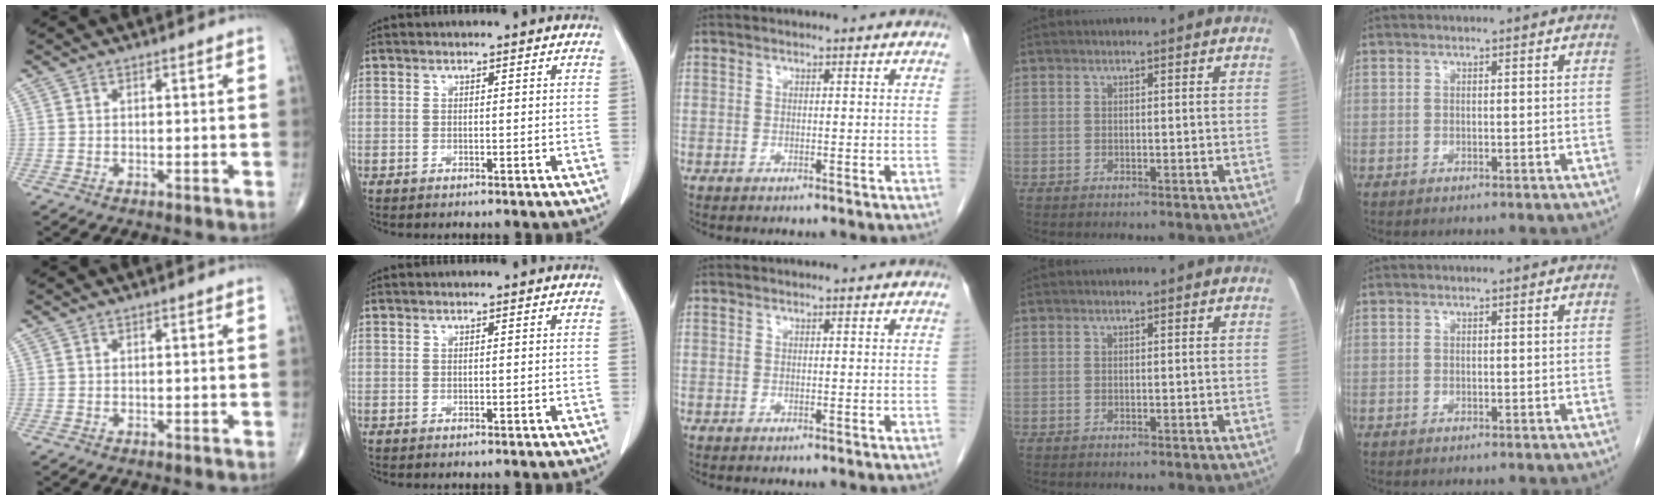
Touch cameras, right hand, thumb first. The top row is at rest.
{}